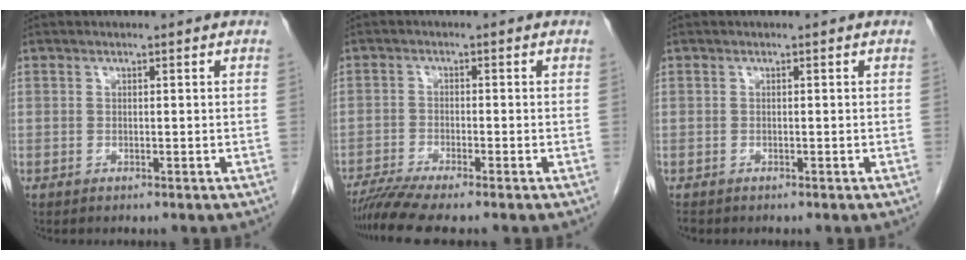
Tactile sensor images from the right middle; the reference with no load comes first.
{"total": 5.7, "force": [-4.8, -0.6, 3.0], "torque": [-0.051, -0.015, -0.086]}
{"total": 0.8, "force": [-0.7, 0.4, 0.2], "torque": [-0.008, -0.001, -0.012]}